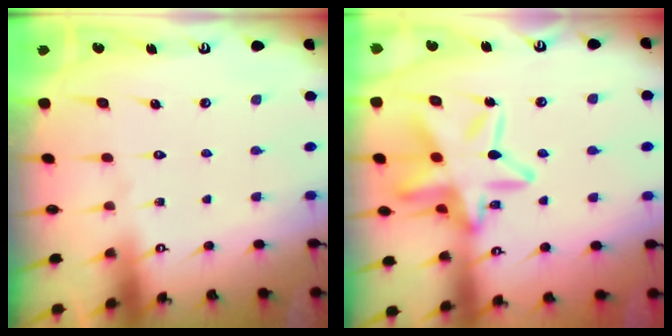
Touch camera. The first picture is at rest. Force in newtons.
{"total": 19.6, "press": 19.6, "slide": 1.4}